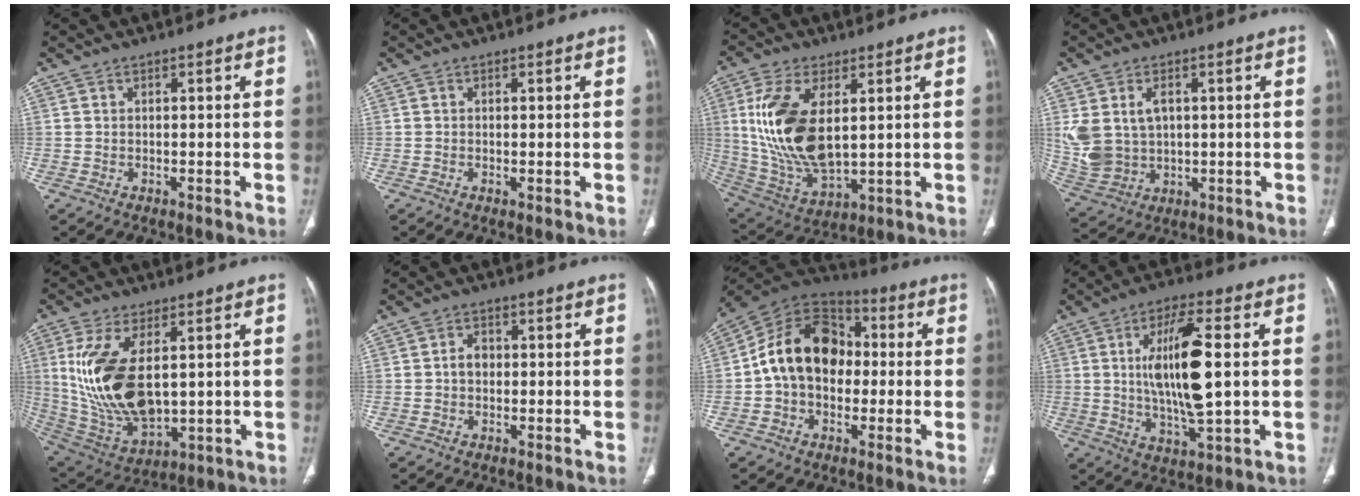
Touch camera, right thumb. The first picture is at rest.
{"total": 0.6, "force": [-0.1, 0.2, 0.5], "torque": [-0.014, -0.003, -0.002]}
{"total": 17.8, "force": [3.3, 9.1, 14.9], "torque": [-0.300, -0.018, 0.077]}
{"total": 10.8, "force": [1.7, 7.9, 7.1], "torque": [-0.142, 0.001, 0.052]}
{"total": 18.2, "force": [2.6, 9.3, 15.4], "torque": [-0.307, -0.020, 0.070]}
{"total": 2.6, "force": [-0.1, 2.1, 1.6], "torque": [-0.018, 0.009, -0.007]}
{"total": 16.5, "force": [-0.1, 12.3, 11.0], "torque": [-0.159, 0.042, -0.013]}
{"total": 16.5, "force": [2.0, 4.9, 15.6], "torque": [-0.281, -0.013, 0.037]}